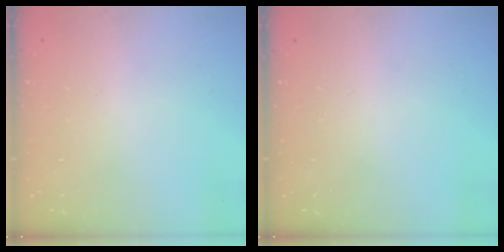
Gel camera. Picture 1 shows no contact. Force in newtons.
{"total": 0.0}